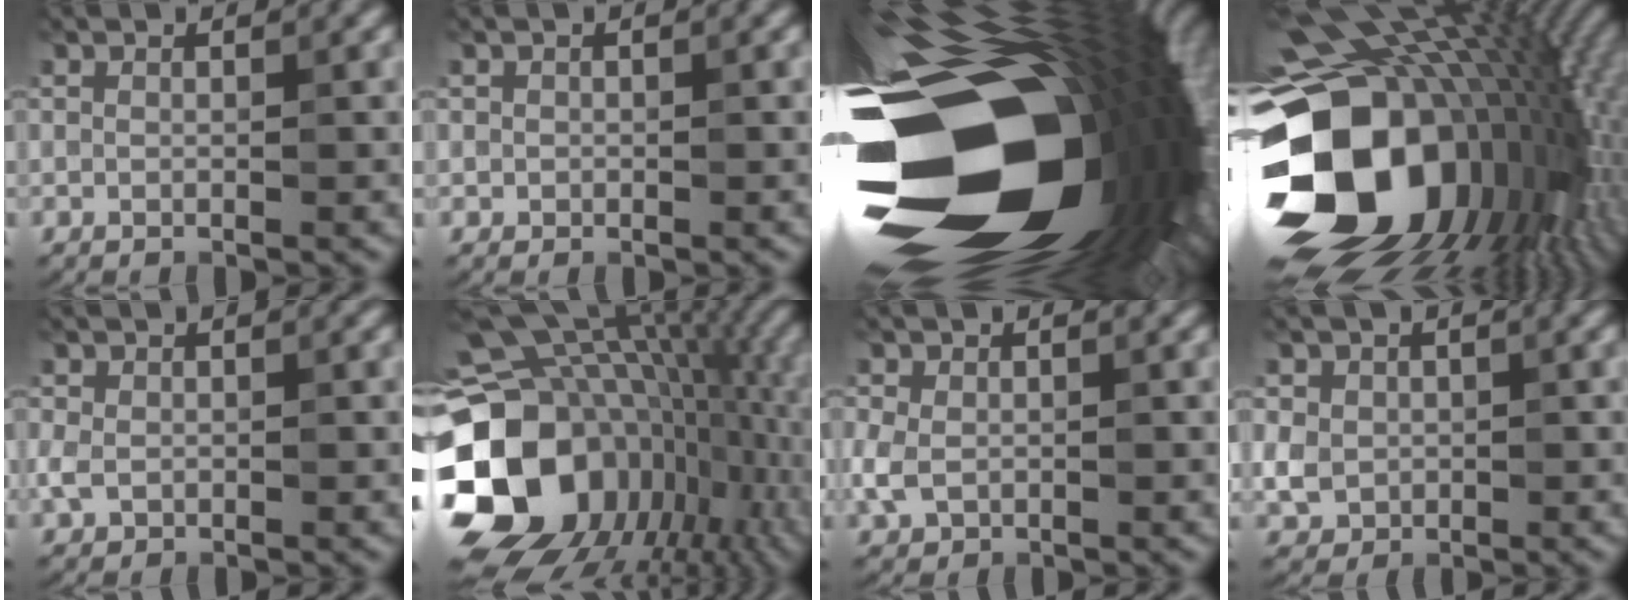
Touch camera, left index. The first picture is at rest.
{"total": 0.6, "force": [0.0, 0.6, 0.0], "torque": [0.006, -0.002, -0.002]}
{"total": 22.4, "force": [-5.0, 12.9, 17.6], "torque": [-0.311, -0.032, -0.082]}
{"total": 21.1, "force": [-1.6, 15.0, 14.7], "torque": [-0.296, -0.031, -0.018]}
{"total": 2.1, "force": [-0.4, 1.7, 1.2], "torque": [-0.028, -0.003, -0.010]}
{"total": 19.1, "force": [-1.7, 14.9, 11.9], "torque": [-0.251, -0.007, -0.013]}
{"total": 3.0, "force": [-0.6, 2.4, 1.8], "torque": [-0.046, -0.004, -0.015]}
{"total": 2.9, "force": [-0.1, 2.7, 1.2], "torque": [-0.021, -0.002, -0.001]}